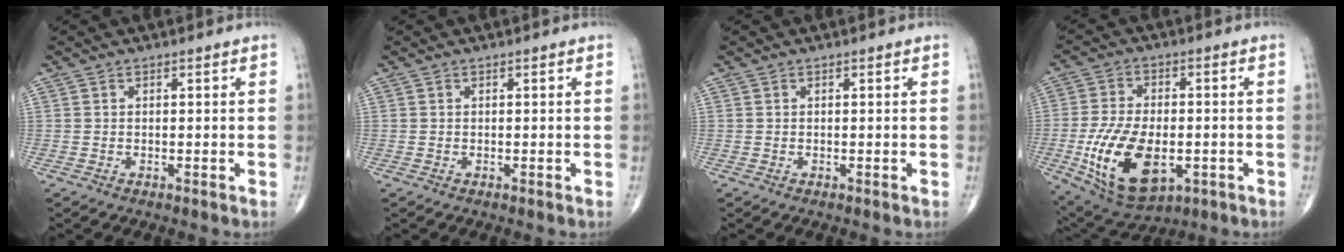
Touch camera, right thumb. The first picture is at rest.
{"total": 0.0}
{"total": 0.0}
{"total": 16.9, "force": [-4.4, 9.3, 13.4], "torque": [-0.239, 0.000, -0.058]}